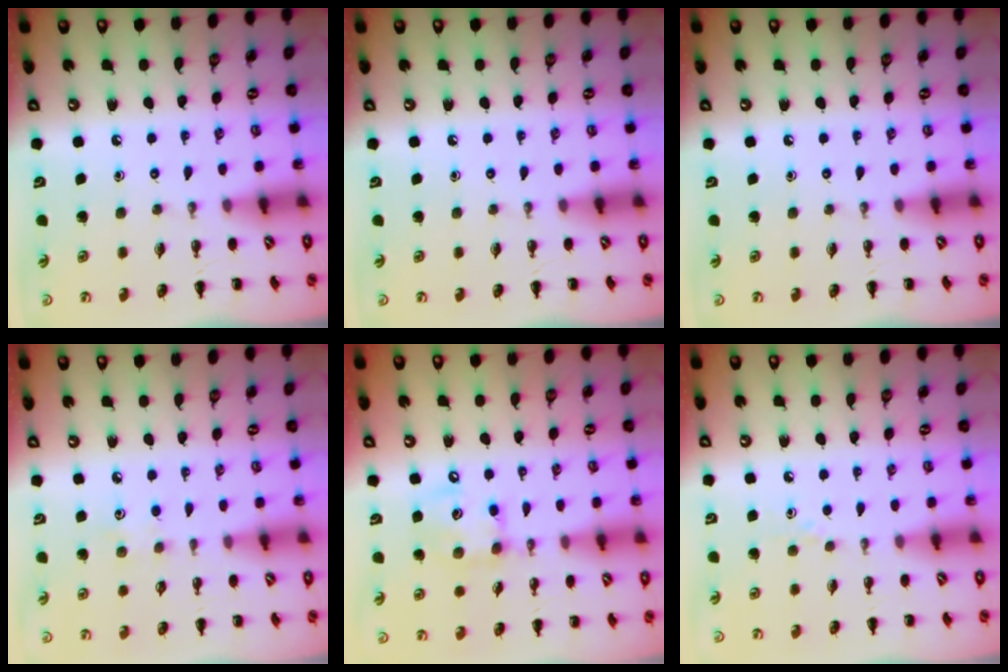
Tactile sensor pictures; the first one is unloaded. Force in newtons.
{"total": 0.0}
{"total": 0.0}
{"total": 2.9, "press": 2.9, "slide": 0.6}
{"total": 9.9, "press": 9.8, "slide": 1.0}
{"total": 3.0, "press": 2.7, "slide": 1.2}